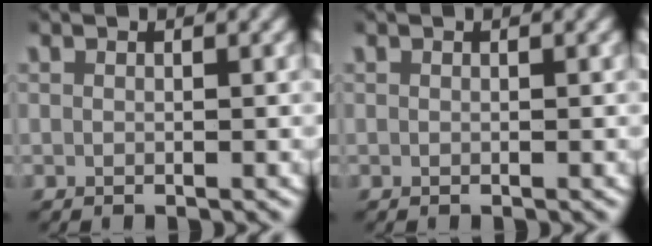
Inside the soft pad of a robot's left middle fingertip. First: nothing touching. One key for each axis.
{"total": 0.0}